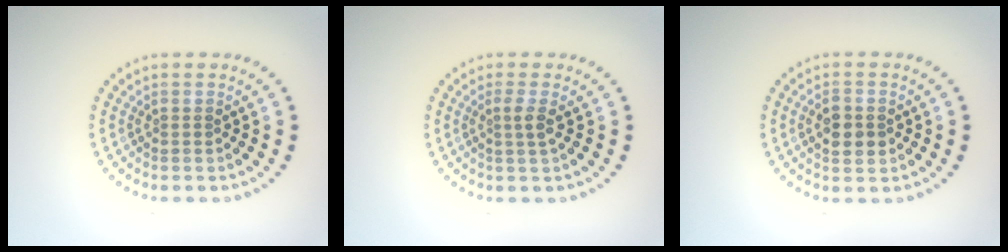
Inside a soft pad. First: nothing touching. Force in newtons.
{"total": 1.5, "press": 1.1, "slide": 1.0}
{"total": 2.9, "press": 2.9, "slide": 0.1}